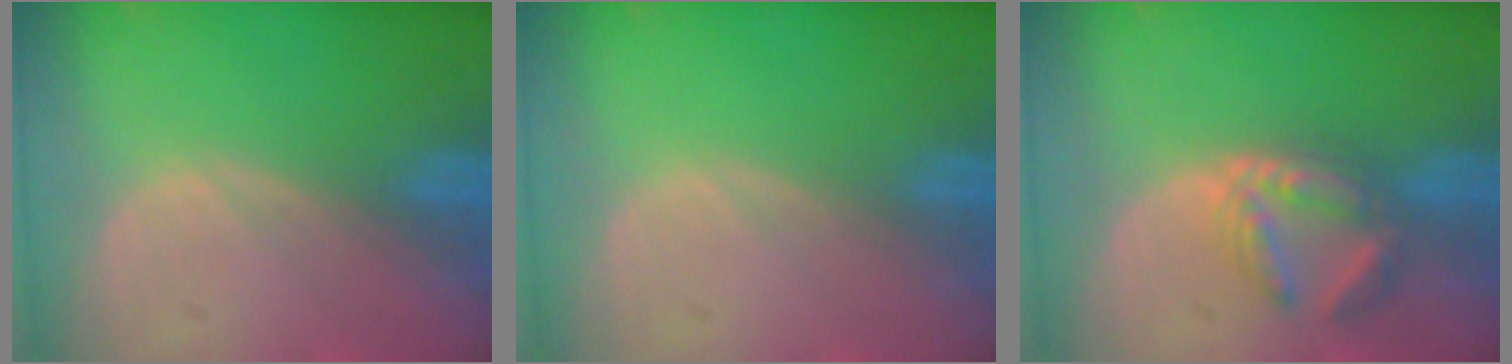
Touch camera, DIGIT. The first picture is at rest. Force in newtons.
{"total": 0.0}
{"total": 6.0, "press": 5.4, "slide": 2.7}